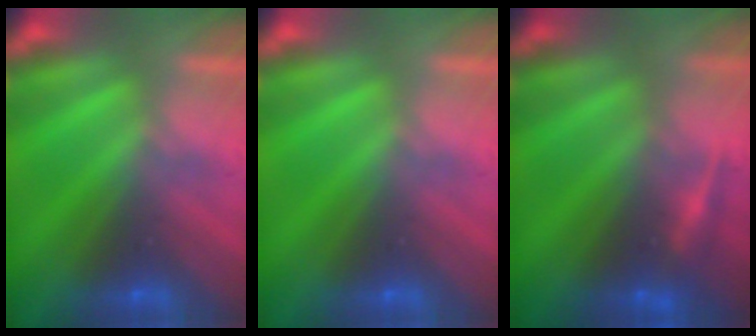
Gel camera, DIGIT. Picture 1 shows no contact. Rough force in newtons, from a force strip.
{"total": 0.0}
{"total": 5.0}